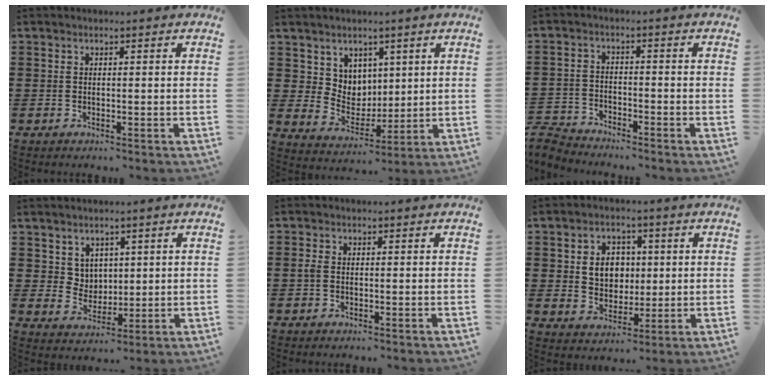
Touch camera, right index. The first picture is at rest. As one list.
[{"total": 5.9, "force": [3.7, 4.6, -0.1], "torque": [-0.024, -0.012, 0.070]}, {"total": 3.6, "force": [-3.6, 0.5, 0.0], "torque": [-0.022, -0.005, -0.080]}, {"total": 4.2, "force": [2.5, 3.3, 0.6], "torque": [-0.028, 0.005, 0.048]}, {"total": 1.2, "force": [-0.3, 0.8, 0.9], "torque": [-0.027, 0.000, -0.010]}, {"total": 5.7, "force": [0.9, 4.8, 3.0], "torque": [-0.061, 0.010, 0.009]}]